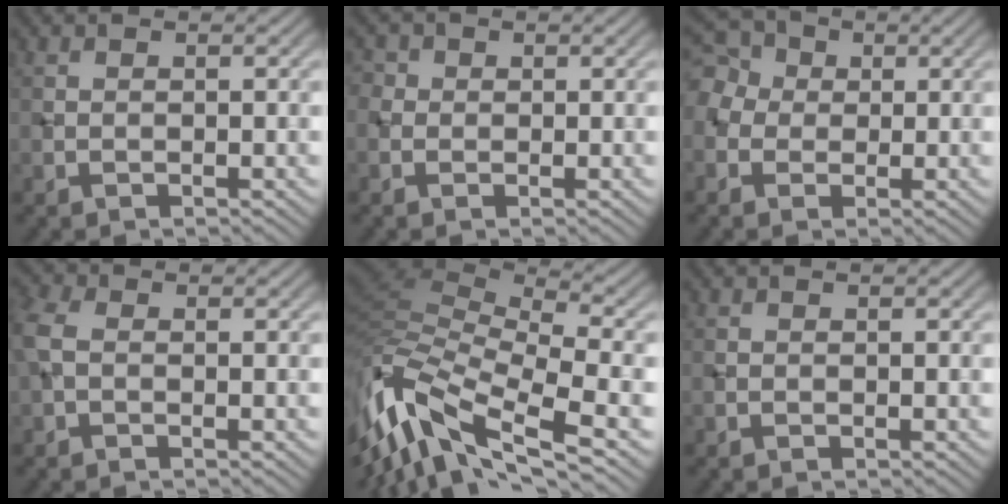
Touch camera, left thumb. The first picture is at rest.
{"total": 2.0, "force": [0.2, 1.9, 0.7], "torque": [-0.019, 0.005, -0.004]}
{"total": 6.4, "force": [0.7, 5.6, 3.0], "torque": [-0.100, 0.017, -0.009]}
{"total": 3.4, "force": [-0.2, 2.3, 2.5], "torque": [-0.082, 0.007, -0.017]}
{"total": 15.5, "force": [-5.7, 5.5, 13.3], "torque": [-0.327, -0.005, -0.096]}
{"total": 0.0}